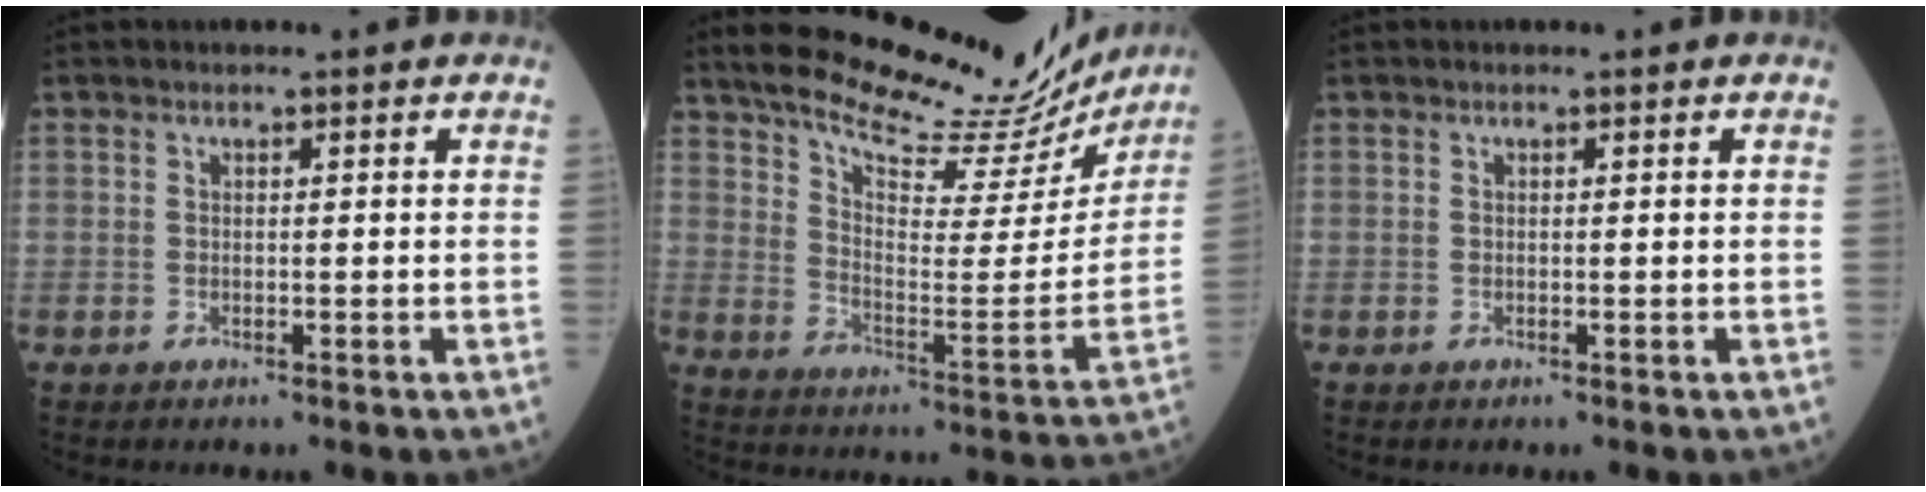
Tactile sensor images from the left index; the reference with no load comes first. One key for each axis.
{"total": 23.6, "fx": 21.6, "fy": 4.5, "fz": 8.4, "tx": -0.127, "ty": -0.041, "tz": 0.289}
{"total": 0.0}